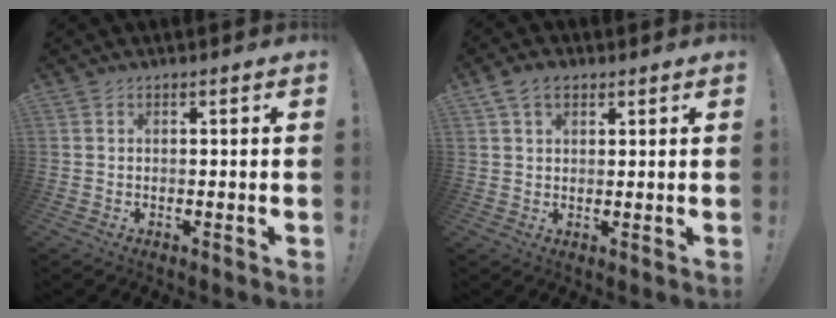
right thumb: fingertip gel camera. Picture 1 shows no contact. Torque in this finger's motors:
{"motor_torque": [0.00, 0.00, 0.00, 0.00, 0.00]}